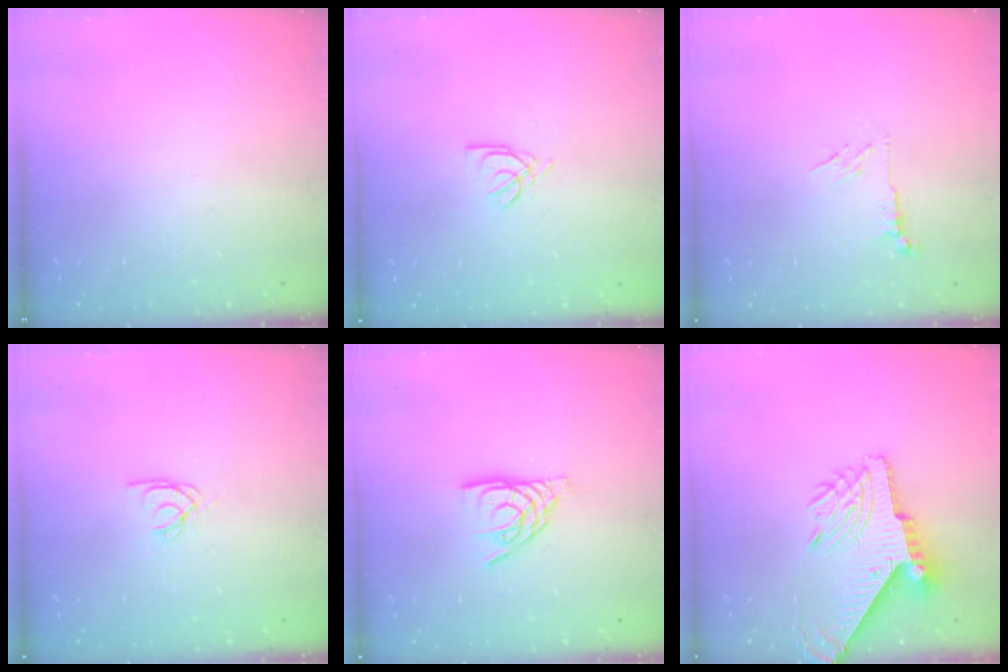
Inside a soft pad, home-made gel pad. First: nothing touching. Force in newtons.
{"total": 2.2, "press": 2.2, "slide": 0.6}
{"total": 5.1, "press": 5.1, "slide": 0.4}
{"total": 2.6, "press": 2.6, "slide": 0.1}
{"total": 9.8, "press": 9.8, "slide": 0.9}
{"total": 12.0, "press": 11.9, "slide": 1.4}